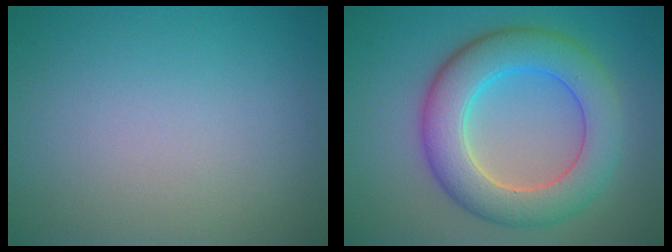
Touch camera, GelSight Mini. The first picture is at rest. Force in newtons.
{"total": 7.7, "press": 7.7, "slide": 0.1}